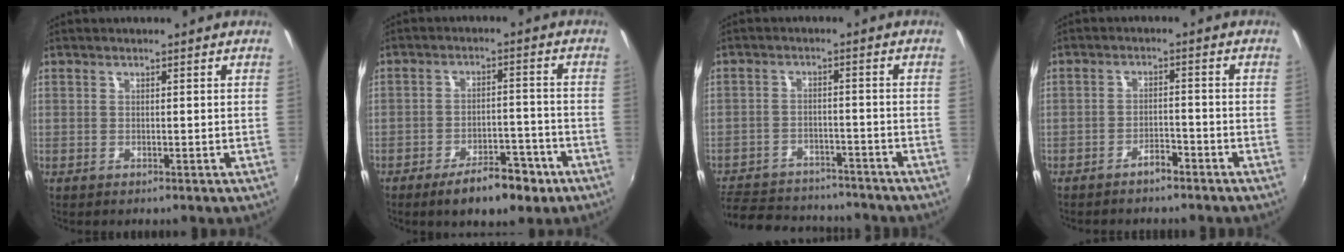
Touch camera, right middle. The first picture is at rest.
{"total": 9.3, "force": [-6.1, 3.7, 5.9], "torque": [-0.106, 0.006, -0.082]}
{"total": 18.3, "force": [-15.5, 7.1, 6.7], "torque": [-0.163, 0.005, -0.216]}
{"total": 3.1, "force": [-2.7, 0.9, 1.2], "torque": [-0.034, 0.005, -0.040]}